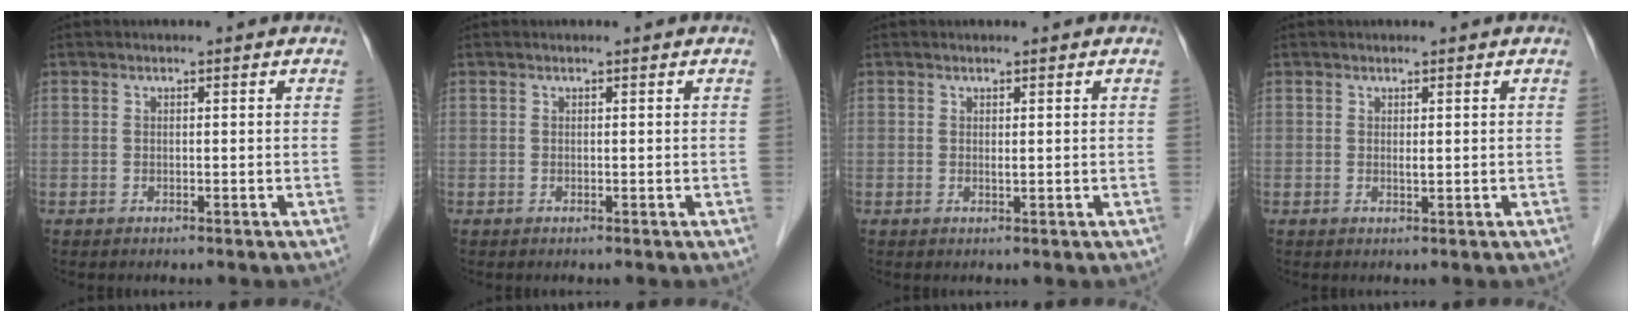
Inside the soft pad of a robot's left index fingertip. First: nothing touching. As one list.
[{"total": 0.0}, {"total": 0.5, "force": [0.3, 0.0, 0.4], "torque": [-0.009, -0.002, 0.005]}, {"total": 0.6, "force": [0.3, 0.1, 0.6], "torque": [-0.013, -0.002, 0.005]}]